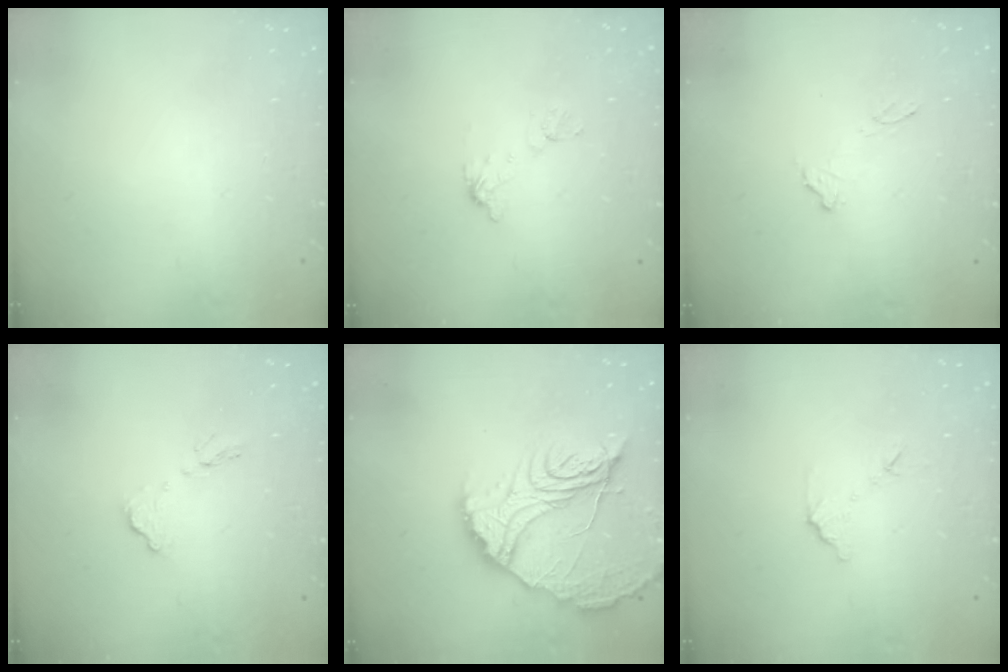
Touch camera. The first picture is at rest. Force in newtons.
{"total": 6.9, "press": 6.8, "slide": 0.5}
{"total": 8.7, "press": 8.6, "slide": 0.6}
{"total": 9.8, "press": 9.8, "slide": 0.5}
{"total": 18.4, "press": 18.3, "slide": 1.6}
{"total": 7.2, "press": 7.2, "slide": 0.4}